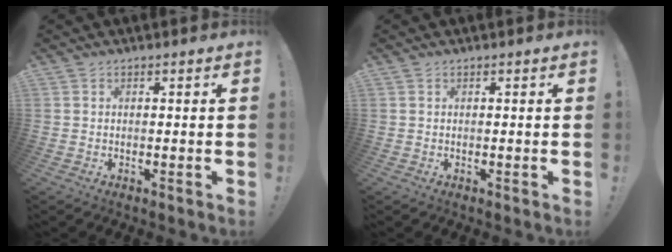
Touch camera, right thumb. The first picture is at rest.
{"total": 0.0}